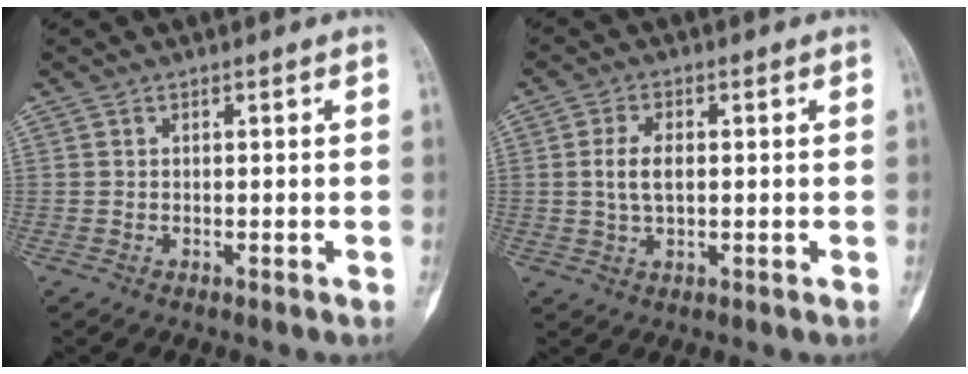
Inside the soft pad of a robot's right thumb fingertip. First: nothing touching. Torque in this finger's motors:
{"motor_torque": [0.14, 0.17, 0.08, -0.05, 0.16]}